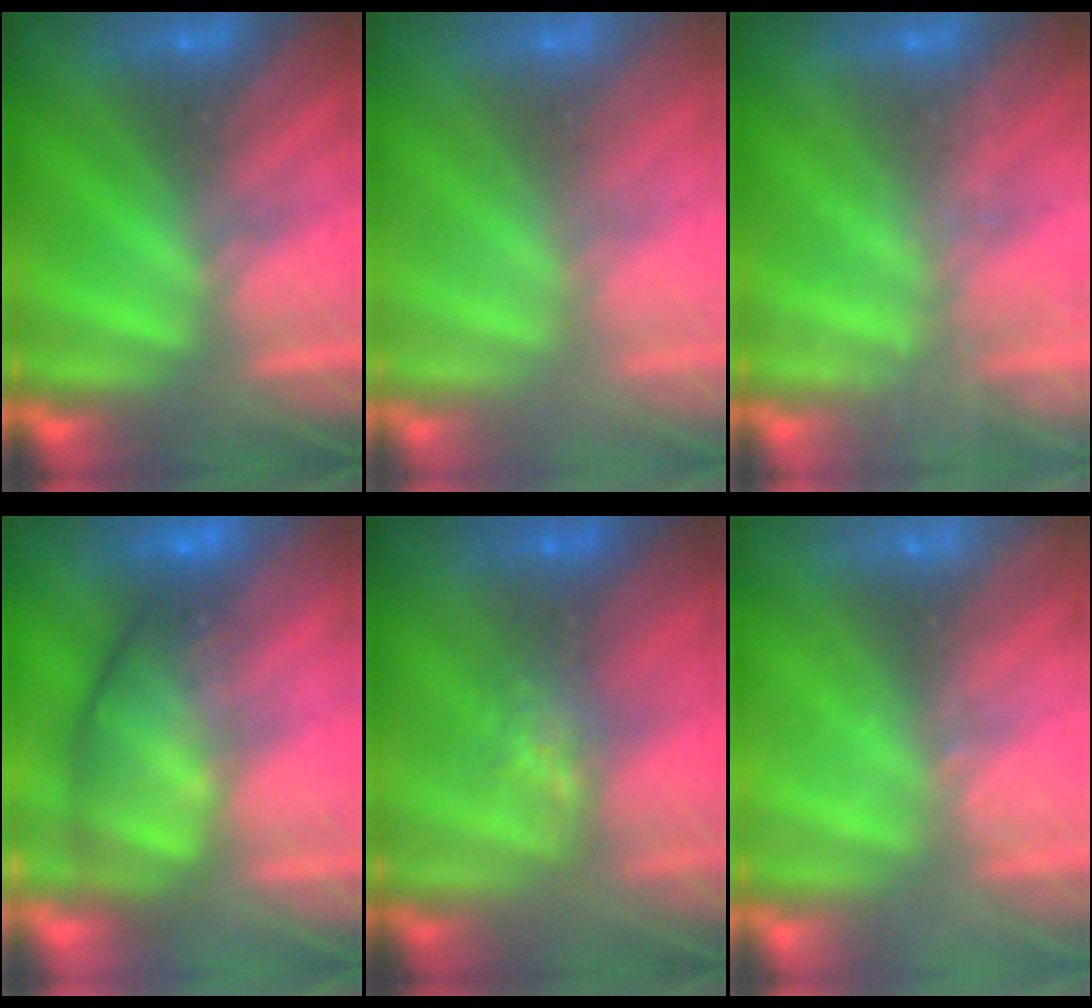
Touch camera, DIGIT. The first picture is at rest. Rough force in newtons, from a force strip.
{"total": 2.8}
{"total": 1.8}
{"total": 6.9}
{"total": 4.4}
{"total": 2.3}